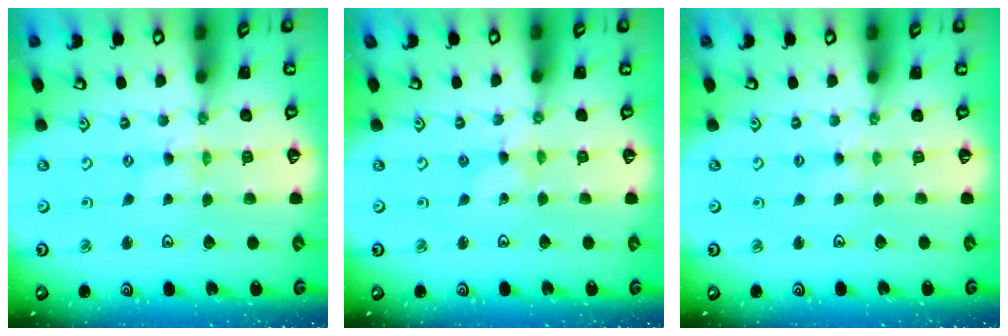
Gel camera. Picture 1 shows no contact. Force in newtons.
{"total": 1.4, "press": 1.4, "slide": 0.2}
{"total": 2.1, "press": 2.1, "slide": 0.3}